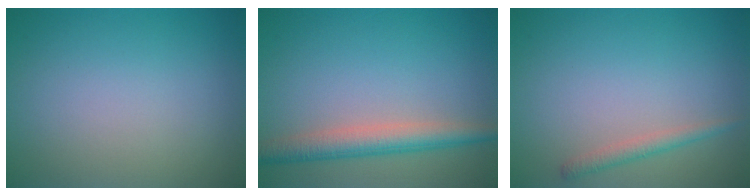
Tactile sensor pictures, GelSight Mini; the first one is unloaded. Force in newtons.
{"total": 4.0, "press": 4.0, "slide": 0.1}
{"total": 1.4, "press": 1.4, "slide": 0.1}